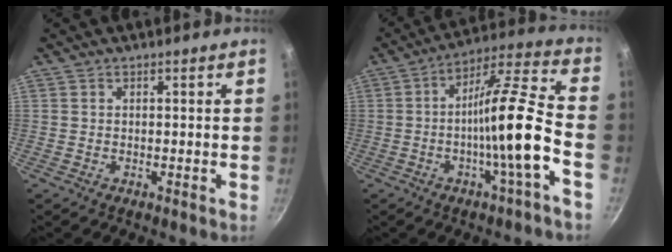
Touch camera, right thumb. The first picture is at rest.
{"total": 16.3, "force": [-4.4, 1.7, 15.6], "torque": [-0.244, 0.044, -0.080]}